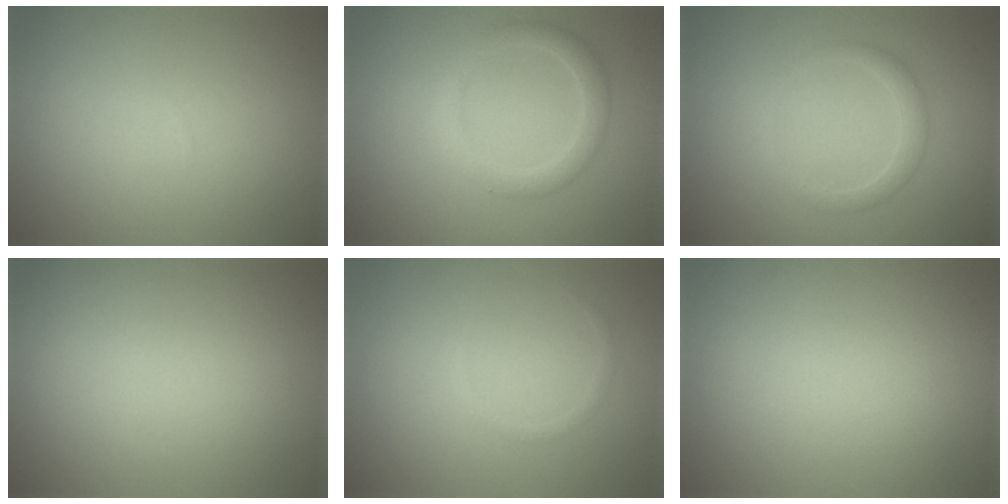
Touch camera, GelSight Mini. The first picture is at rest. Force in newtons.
{"total": 2.5, "press": 2.5, "slide": 0.1}
{"total": 1.7, "press": 1.7, "slide": 0.2}
{"total": 0.0}
{"total": 0.6, "press": 0.6, "slide": 0.1}
{"total": 0.0}